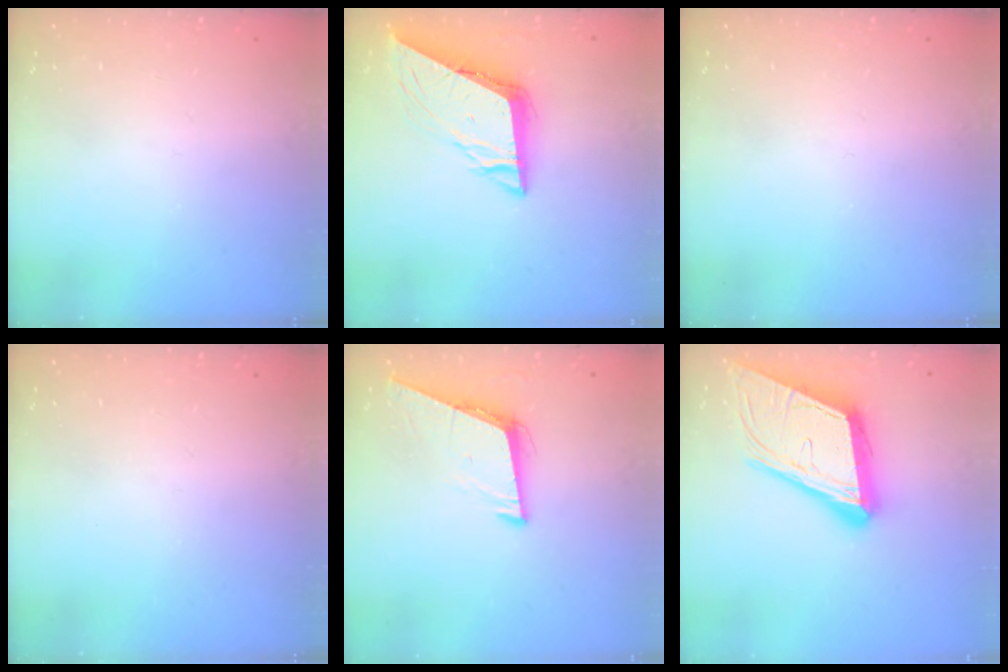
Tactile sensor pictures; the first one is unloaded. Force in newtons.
{"total": 9.3, "press": 9.3, "slide": 1.0}
{"total": 0.0}
{"total": 0.0}
{"total": 9.0, "press": 8.4, "slide": 3.1}
{"total": 20.2, "press": 19.8, "slide": 3.9}